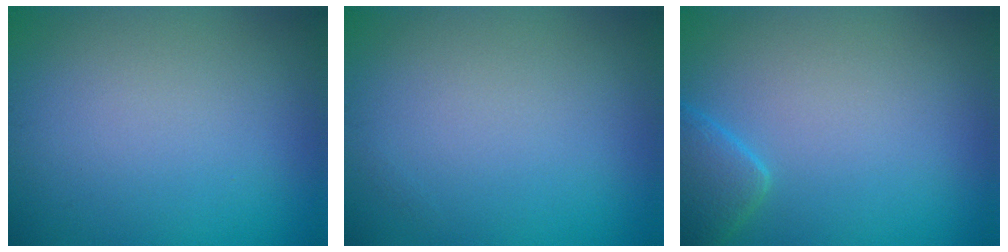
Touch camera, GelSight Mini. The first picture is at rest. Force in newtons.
{"total": 0.0}
{"total": 2.4, "press": 2.4, "slide": 0.3}